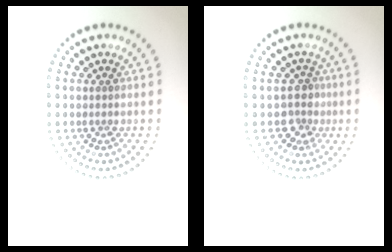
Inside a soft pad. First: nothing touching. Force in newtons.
{"total": 2.2, "press": 1.6, "slide": 1.5}